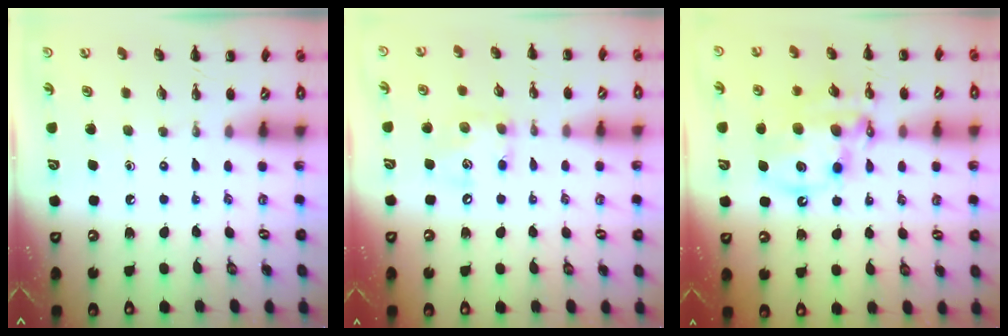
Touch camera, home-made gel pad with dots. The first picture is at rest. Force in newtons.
{"total": 8.2, "press": 8.2, "slide": 0.9}
{"total": 13.4, "press": 13.1, "slide": 3.1}